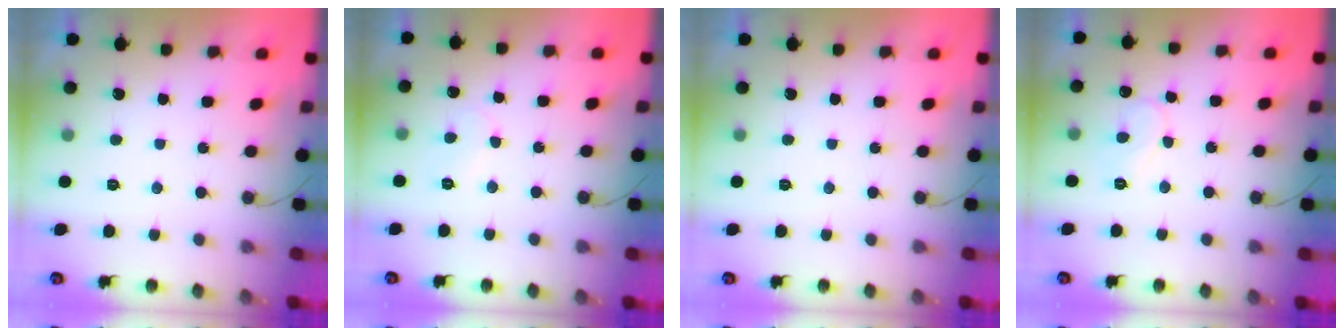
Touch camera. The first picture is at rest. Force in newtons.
{"total": 6.0, "press": 6.0, "slide": 0.6}
{"total": 0.0}
{"total": 8.1, "press": 8.0, "slide": 0.3}